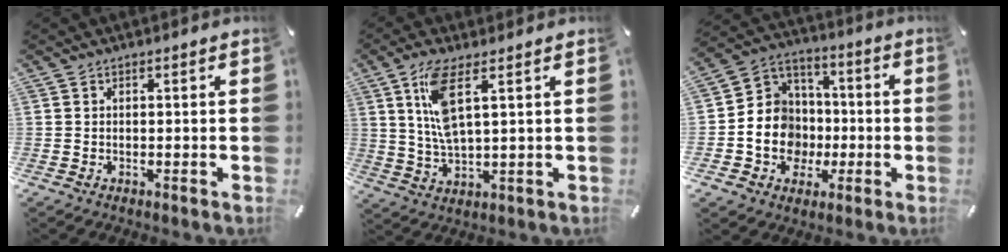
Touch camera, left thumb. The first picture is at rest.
{"total": 9.8, "force": [3.8, 3.0, 8.5], "torque": [-0.184, -0.002, 0.064]}
{"total": 13.2, "force": [-2.8, 12.3, 3.7], "torque": [-0.074, 0.015, -0.043]}